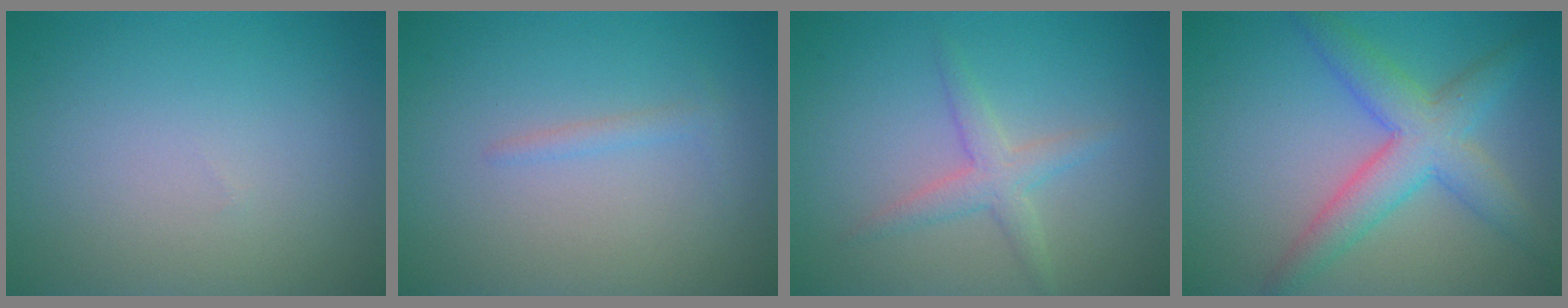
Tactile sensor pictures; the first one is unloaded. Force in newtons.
{"total": 0.9, "press": 0.9, "slide": 0.1}
{"total": 2.3, "press": 2.3, "slide": 0.1}
{"total": 5.4, "press": 5.4, "slide": 0.1}